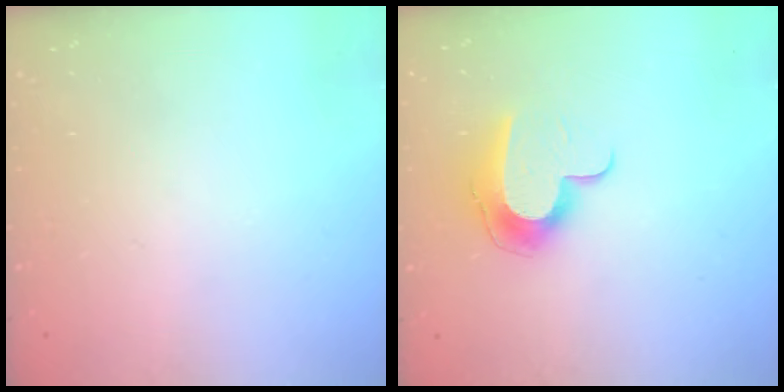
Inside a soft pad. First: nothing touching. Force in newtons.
{"total": 11.5, "press": 11.5, "slide": 0.5}